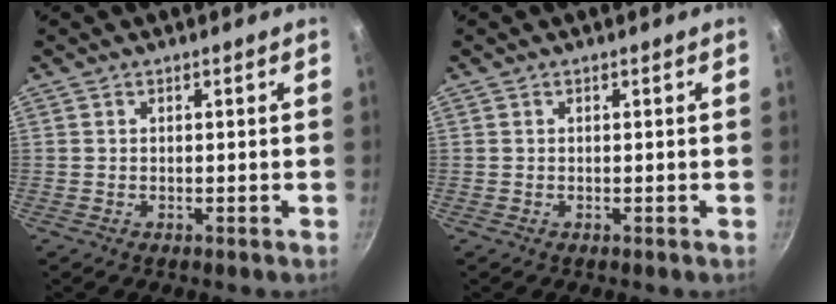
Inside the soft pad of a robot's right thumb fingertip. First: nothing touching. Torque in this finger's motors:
{"motor_torque": [-0.10, -0.10, 0.15, 0.10, 0.01]}